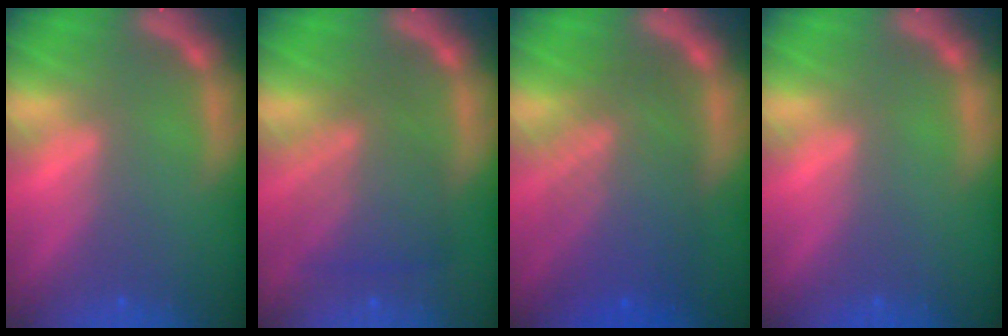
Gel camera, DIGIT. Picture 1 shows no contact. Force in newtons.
{"total": 6.1}
{"total": 8.6}
{"total": 0.0}